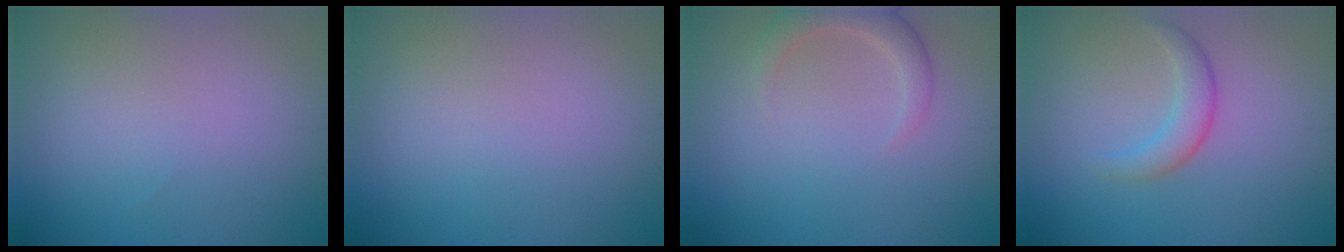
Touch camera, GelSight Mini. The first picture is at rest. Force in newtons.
{"total": 0.0}
{"total": 2.4, "press": 2.4, "slide": 0.3}
{"total": 2.4, "press": 2.4, "slide": 0.1}